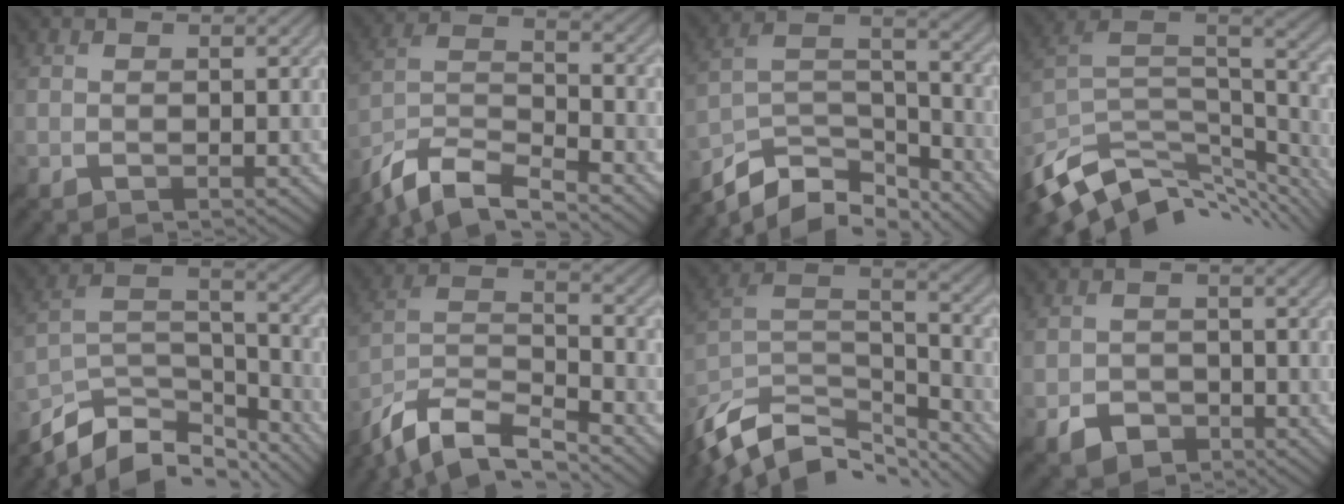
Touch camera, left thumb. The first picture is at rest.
{"total": 10.9, "force": [-9.0, 2.6, 5.7], "torque": [-0.122, -0.005, -0.180]}
{"total": 12.2, "force": [-9.9, 4.4, 5.5], "torque": [-0.118, 0.001, -0.181]}
{"total": 13.1, "force": [-8.1, 6.3, 8.2], "torque": [-0.206, -0.019, -0.133]}
{"total": 13.2, "force": [-10.2, 5.5, 6.3], "torque": [-0.146, -0.003, -0.183]}
{"total": 12.4, "force": [-10.1, 3.3, 6.4], "torque": [-0.141, -0.005, -0.196]}
{"total": 14.9, "force": [-11.0, 6.5, 7.6], "torque": [-0.217, -0.016, -0.187]}
{"total": 3.7, "force": [-2.4, 2.5, 1.3], "torque": [-0.022, -0.008, -0.050]}